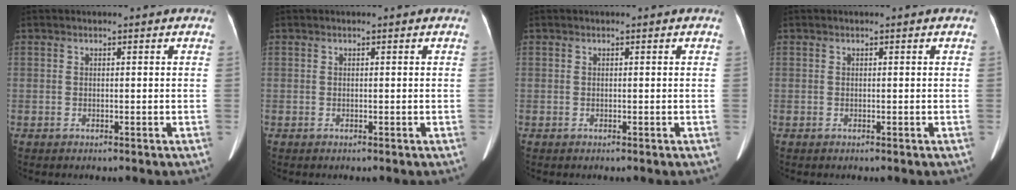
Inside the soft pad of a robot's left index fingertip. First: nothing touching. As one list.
[{"total": 0.0}, {"total": 0.0}, {"total": 0.0}]